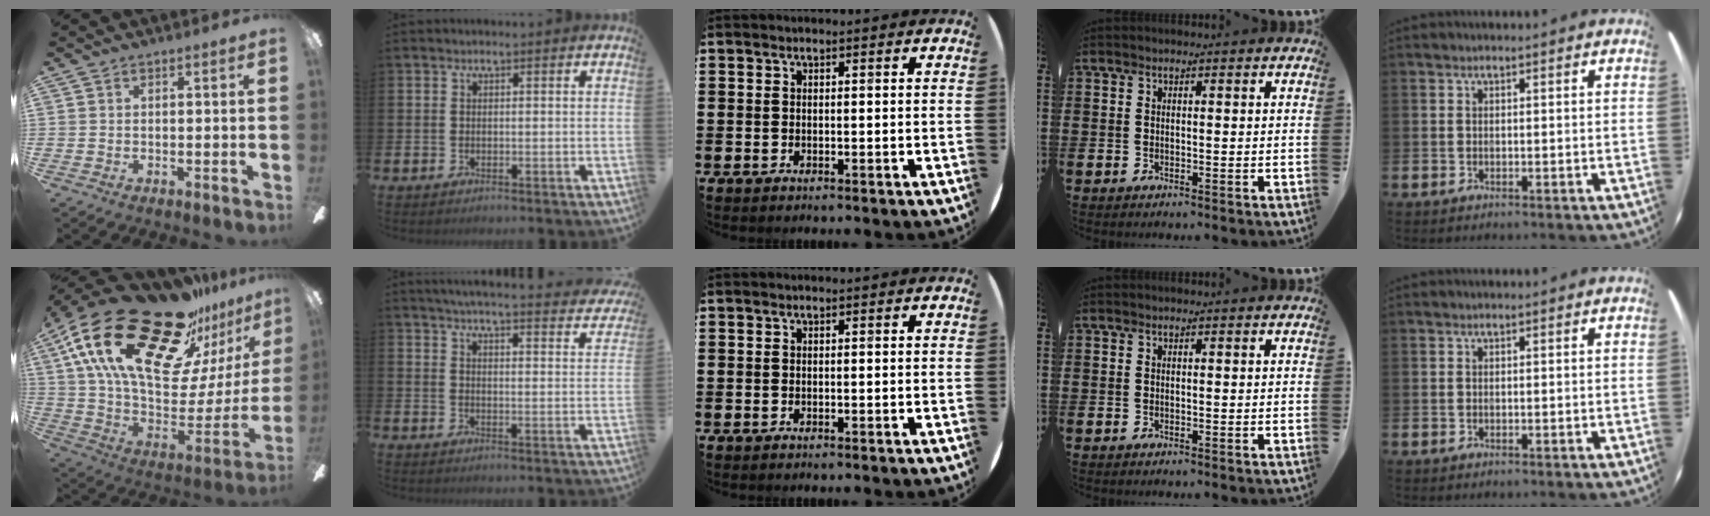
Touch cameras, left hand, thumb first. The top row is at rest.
{"thumb": {"total": 32.0, "force": [20.4, 14.1, 20.3], "torque": [-0.358, -0.139, 0.377]}, "index": {"total": 4.6, "force": [4.4, 0.1, 1.2], "torque": [-0.035, -0.038, 0.073]}}